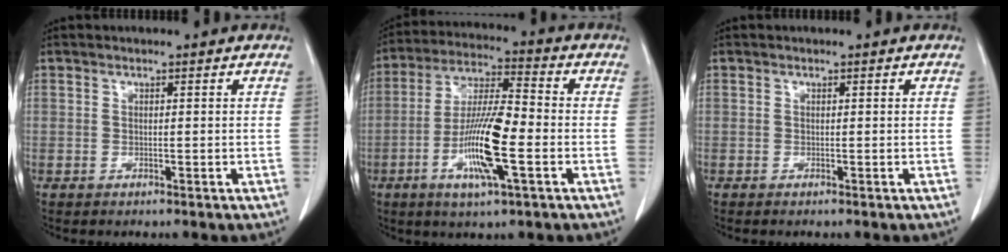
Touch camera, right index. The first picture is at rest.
{"total": 12.9, "force": [-3.9, 1.5, 12.2], "torque": [-0.239, -0.007, -0.075]}
{"total": 0.0}